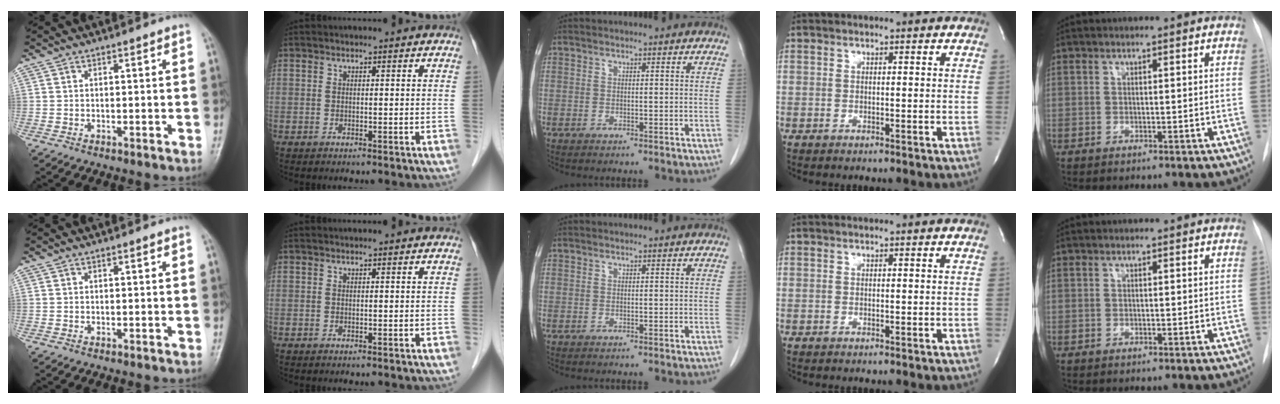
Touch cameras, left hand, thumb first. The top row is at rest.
{}